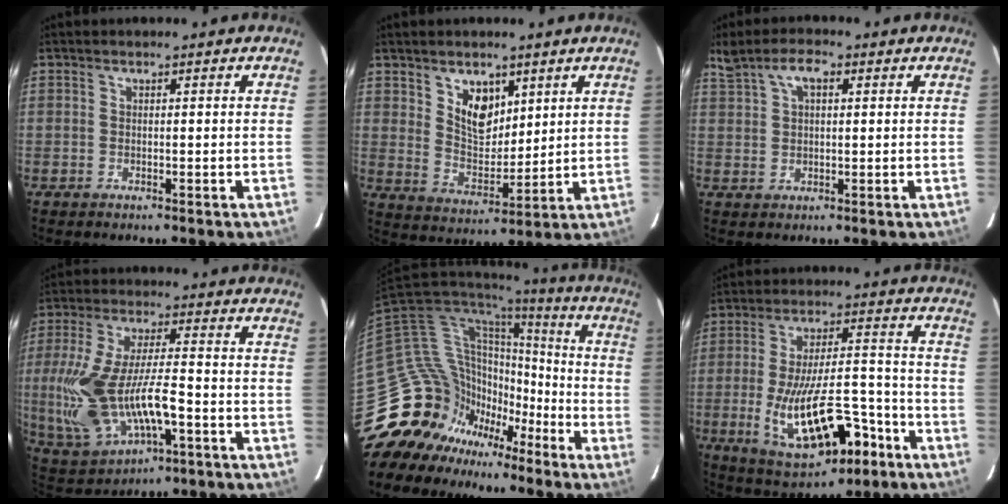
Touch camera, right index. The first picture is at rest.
{"total": 8.3, "force": [4.3, 5.2, 4.8], "torque": [-0.075, 0.001, 0.088]}
{"total": 5.2, "force": [2.8, 2.3, 3.8], "torque": [-0.071, 0.014, 0.052]}
{"total": 19.1, "force": [-4.0, 8.3, 16.7], "torque": [-0.357, -0.012, -0.055]}
{"total": 22.1, "force": [-13.3, 16.1, 7.3], "torque": [-0.176, 0.018, -0.218]}
{"total": 18.8, "force": [-7.8, 7.7, 15.3], "torque": [-0.287, -0.011, -0.097]}